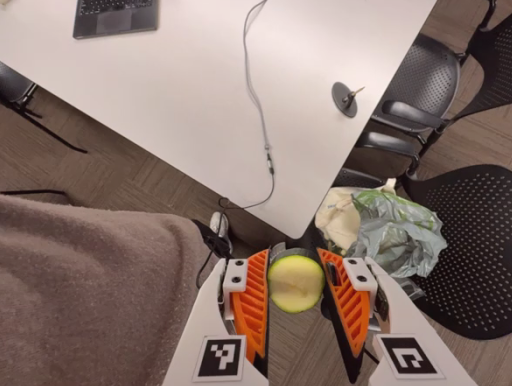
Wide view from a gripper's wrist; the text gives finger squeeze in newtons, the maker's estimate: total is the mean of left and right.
{"total": 8.4, "left": 8.2, "right": 8.5}